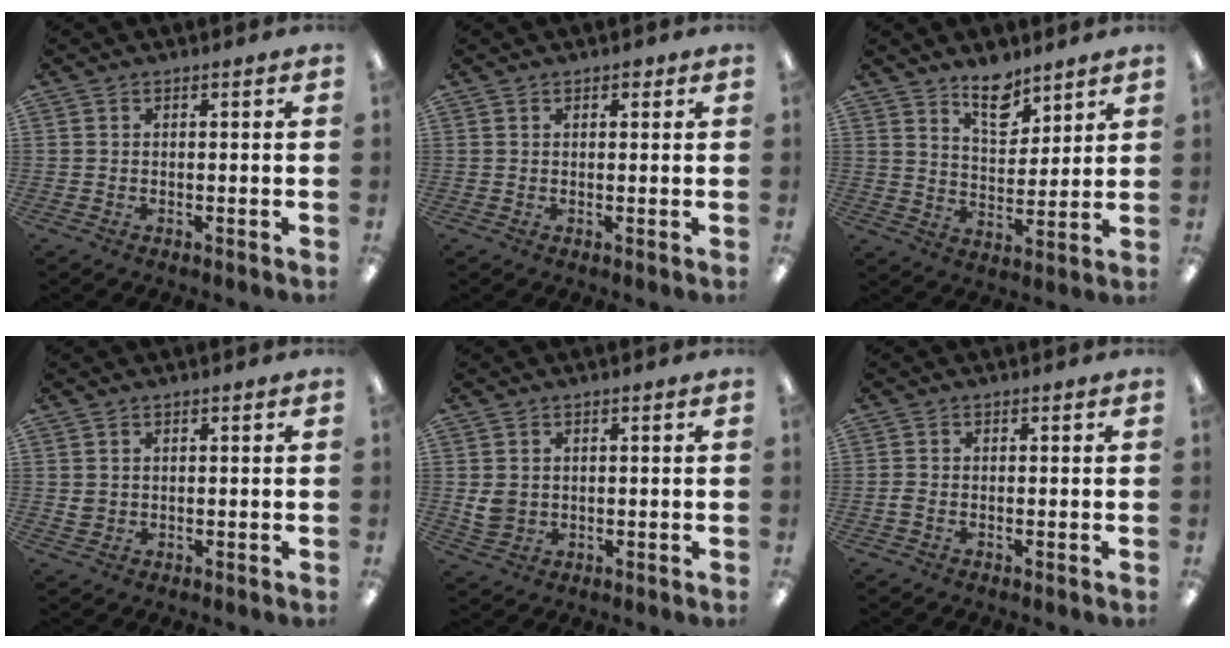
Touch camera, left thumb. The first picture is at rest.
{"total": 1.3, "force": [0.9, 0.8, 0.4], "torque": [-0.002, -0.001, 0.014]}
{"total": 9.3, "force": [7.3, 4.4, 3.8], "torque": [-0.049, -0.046, 0.129]}
{"total": 1.7, "force": [0.6, 1.6, 0.5], "torque": [-0.004, -0.001, 0.008]}
{"total": 4.0, "force": [0.9, 3.5, 1.7], "torque": [-0.026, 0.004, 0.018]}
{"total": 1.2, "force": [-0.4, 0.8, 0.8], "torque": [-0.015, 0.002, -0.007]}